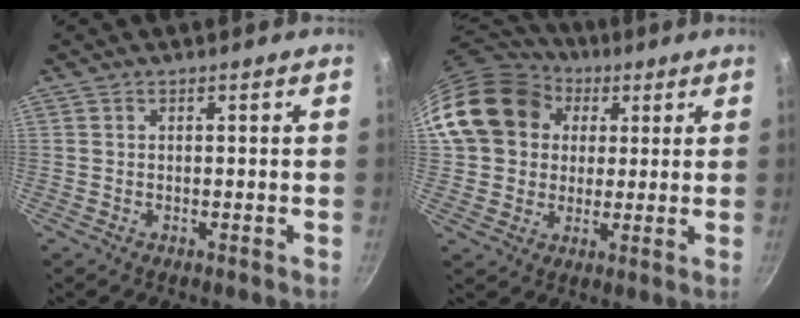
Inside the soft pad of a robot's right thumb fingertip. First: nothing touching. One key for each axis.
{"total": 16.9, "fx": 4.1, "fy": 14.3, "fz": 8.0, "tx": -0.124, "ty": 0.026, "tz": 0.067}